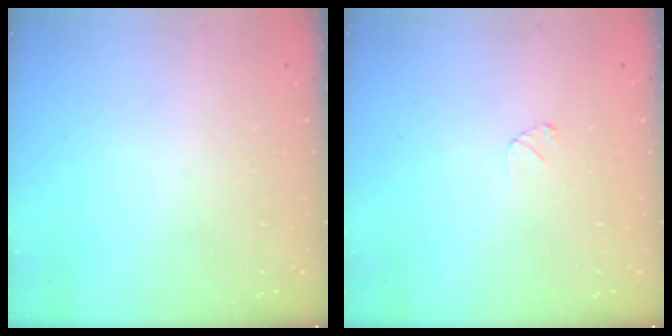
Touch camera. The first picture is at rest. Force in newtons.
{"total": 3.3, "press": 3.3, "slide": 0.3}